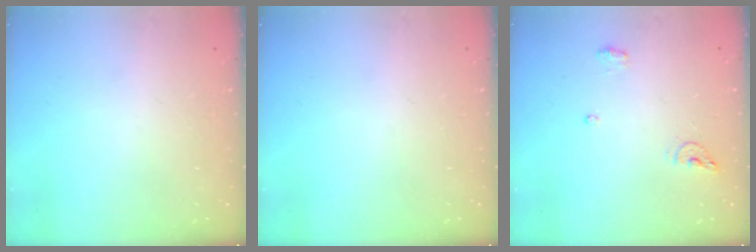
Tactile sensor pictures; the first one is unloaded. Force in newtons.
{"total": 0.0}
{"total": 6.2, "press": 6.0, "slide": 1.4}